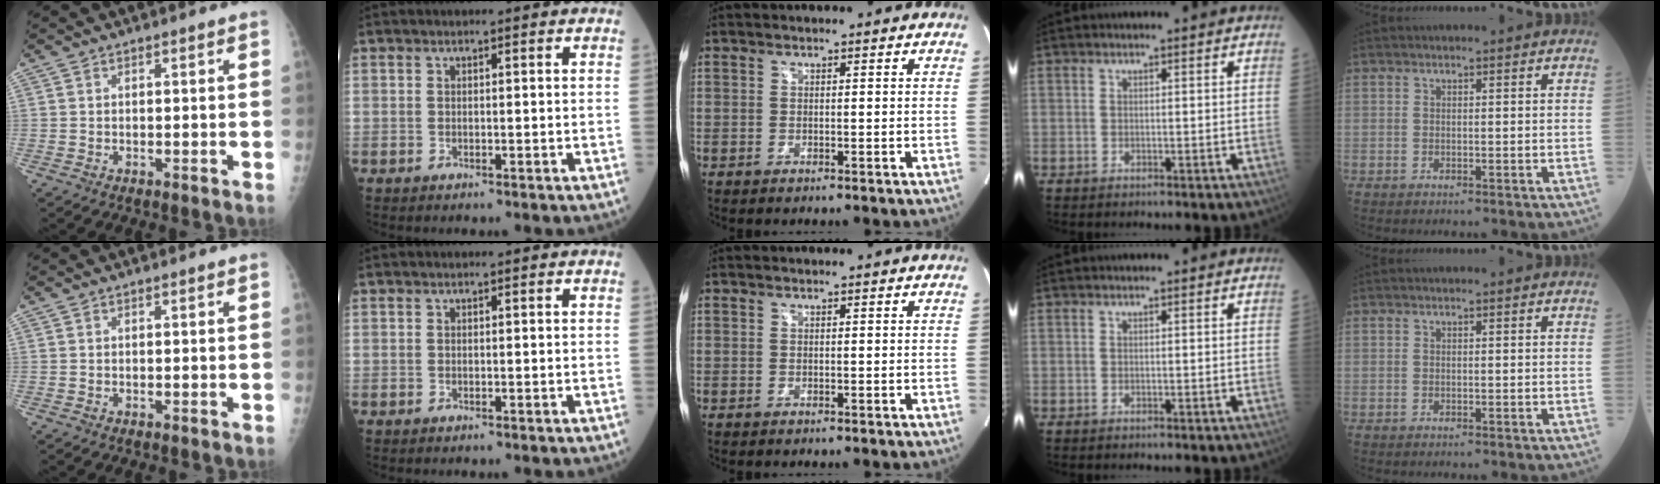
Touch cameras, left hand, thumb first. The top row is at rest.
{}